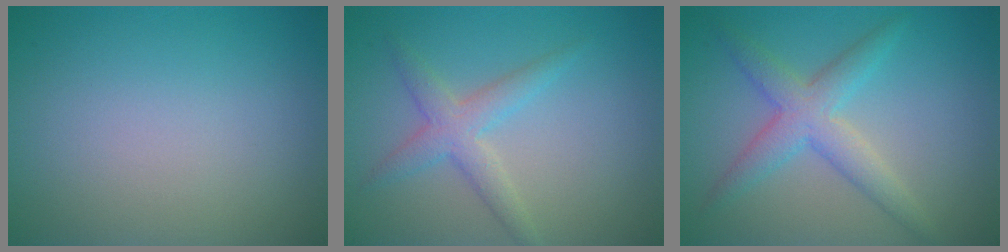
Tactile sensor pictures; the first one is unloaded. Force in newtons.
{"total": 2.8, "press": 2.8, "slide": 0.0}
{"total": 3.9, "press": 3.9, "slide": 0.1}